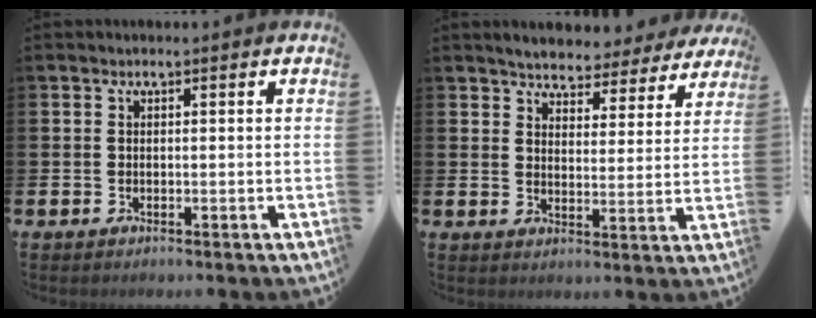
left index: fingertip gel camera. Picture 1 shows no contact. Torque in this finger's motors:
{"motor_torque": [1.01, -0.99, 0.38, 0.08]}